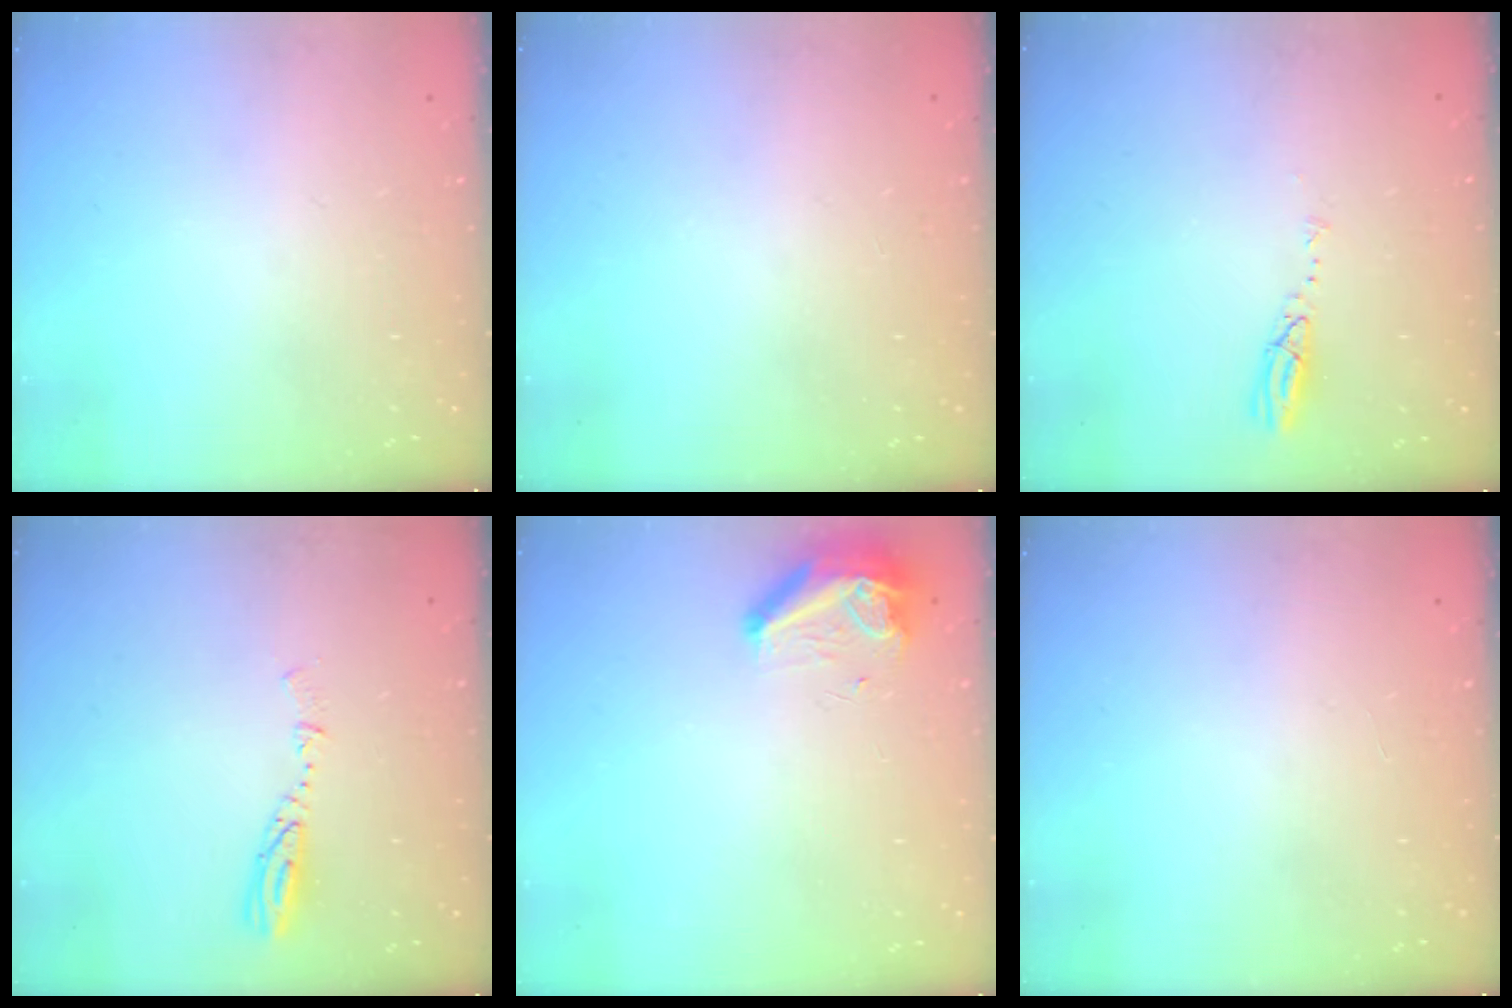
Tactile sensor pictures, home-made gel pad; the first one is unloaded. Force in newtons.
{"total": 0.0}
{"total": 3.7, "press": 3.7, "slide": 0.2}
{"total": 3.9, "press": 3.9, "slide": 0.3}
{"total": 9.4, "press": 8.8, "slide": 3.5}
{"total": 0.0}